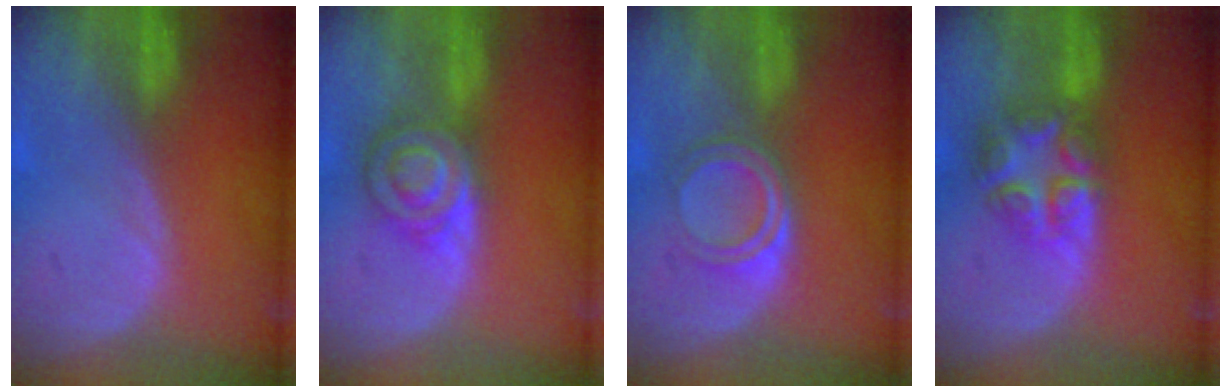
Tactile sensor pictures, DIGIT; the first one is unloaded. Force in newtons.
{"total": 6.4, "press": 6.4, "slide": 0.1}
{"total": 4.2, "press": 4.1, "slide": 1.0}
{"total": 8.0, "press": 6.9, "slide": 4.2}